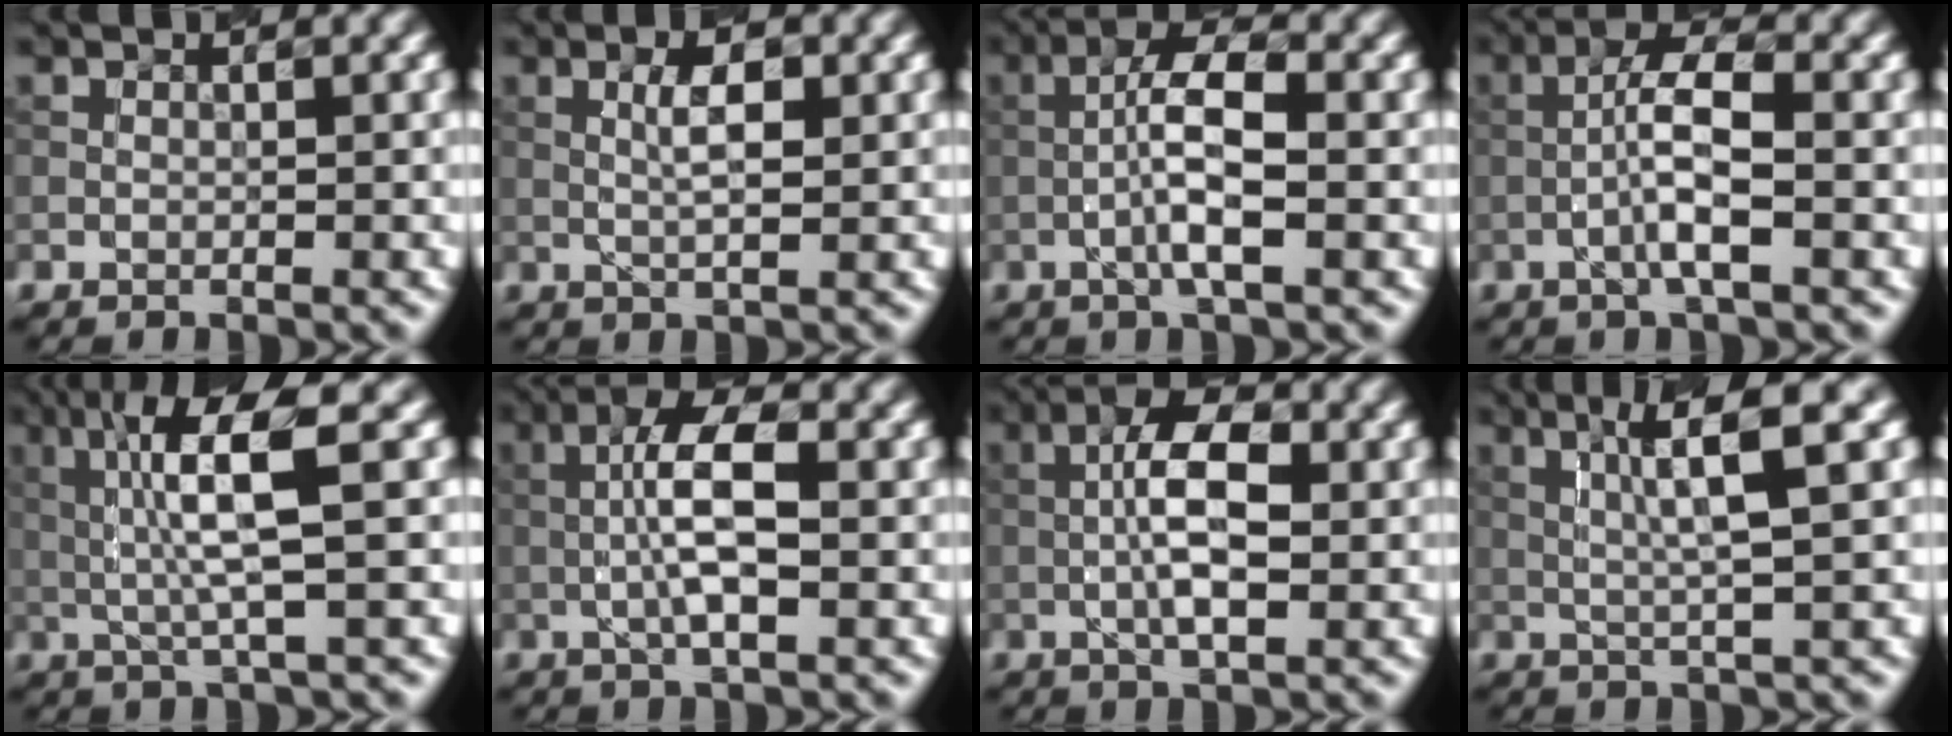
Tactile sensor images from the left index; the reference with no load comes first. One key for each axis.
{"total": 2.8, "fx": 0.5, "fy": 0.7, "fz": 2.6, "tx": -0.051, "ty": 0.003, "tz": 0.008}
{"total": 4.7, "fx": -1.0, "fy": 0.8, "fz": 4.5, "tx": -0.088, "ty": 0.015, "tz": -0.027}
{"total": 4.2, "fx": -1.1, "fy": 0.5, "fz": 4.0, "tx": -0.077, "ty": 0.015, "tz": -0.028}
{"total": 6.1, "fx": 1.0, "fy": 0.6, "fz": 6.0, "tx": -0.129, "ty": 0.007, "tz": 0.023}
{"total": 5.2, "fx": -0.1, "fy": 1.3, "fz": 5.1, "tx": -0.097, "ty": 0.011, "tz": -0.010}
{"total": 5.9, "fx": 0.1, "fy": 2.1, "fz": 5.5, "tx": -0.104, "ty": 0.009, "tz": -0.008}
{"total": 5.4, "fx": 1.6, "fy": 0.5, "fz": 5.1, "tx": -0.091, "ty": 0.009, "tz": 0.031}